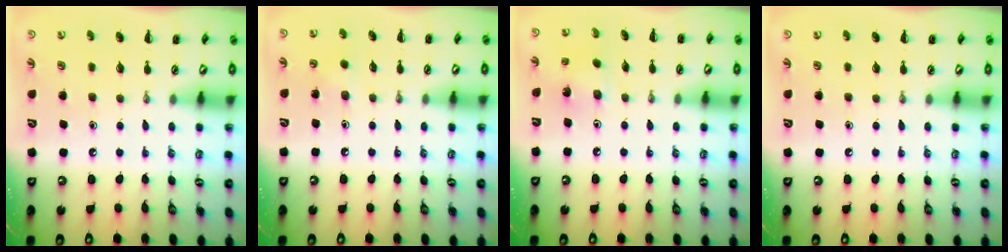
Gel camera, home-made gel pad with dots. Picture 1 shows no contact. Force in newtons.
{"total": 4.8, "press": 4.6, "slide": 1.2}
{"total": 1.8, "press": 1.7, "slide": 0.5}
{"total": 0.0}